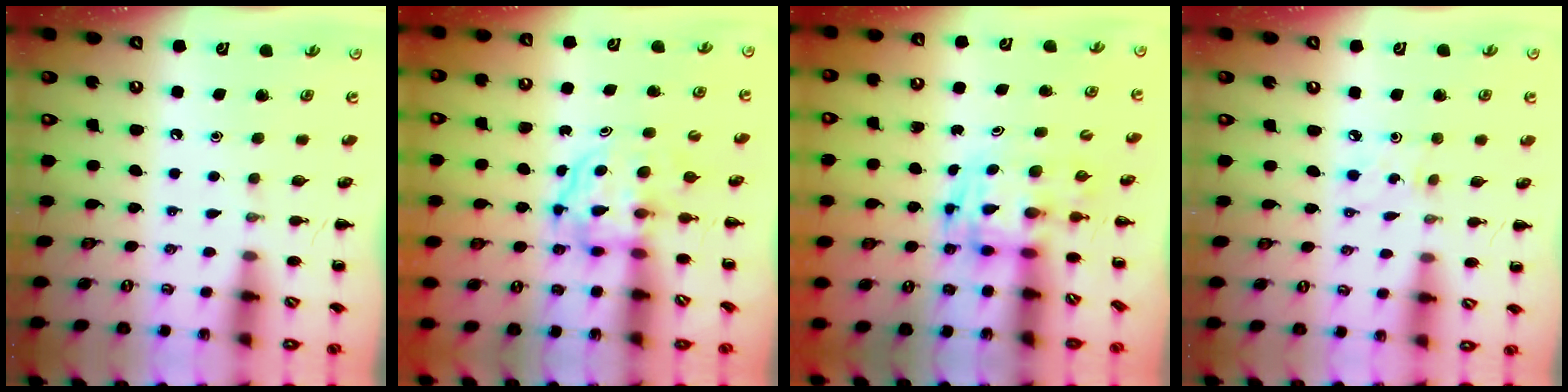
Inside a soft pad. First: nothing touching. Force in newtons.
{"total": 3.7, "press": 3.7, "slide": 0.2}
{"total": 3.6, "press": 3.5, "slide": 0.6}
{"total": 3.2, "press": 3.2, "slide": 0.7}